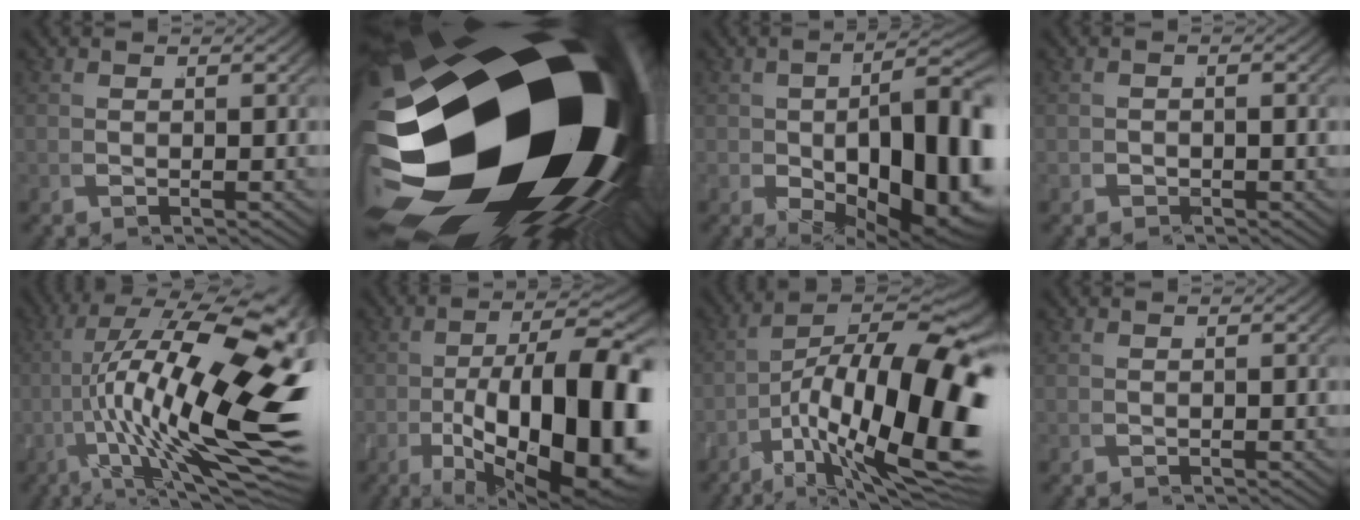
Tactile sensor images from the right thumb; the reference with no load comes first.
{"total": 52.5, "force": [-4.9, 31.2, 41.9], "torque": [-0.561, -0.069, -0.057]}
{"total": 15.9, "force": [-4.1, 8.9, 12.5], "torque": [-0.176, -0.040, -0.030]}
{"total": 0.9, "force": [-0.3, -0.3, -0.7], "torque": [0.021, 0.000, -0.007]}
{"total": 18.5, "force": [-1.0, 8.3, 16.5], "torque": [-0.276, -0.036, 0.014]}
{"total": 21.0, "force": [-4.8, 11.5, 16.9], "torque": [-0.280, -0.056, -0.038]}
{"total": 19.7, "force": [-2.7, 12.0, 15.4], "torque": [-0.251, -0.073, -0.009]}
{"total": 0.0}